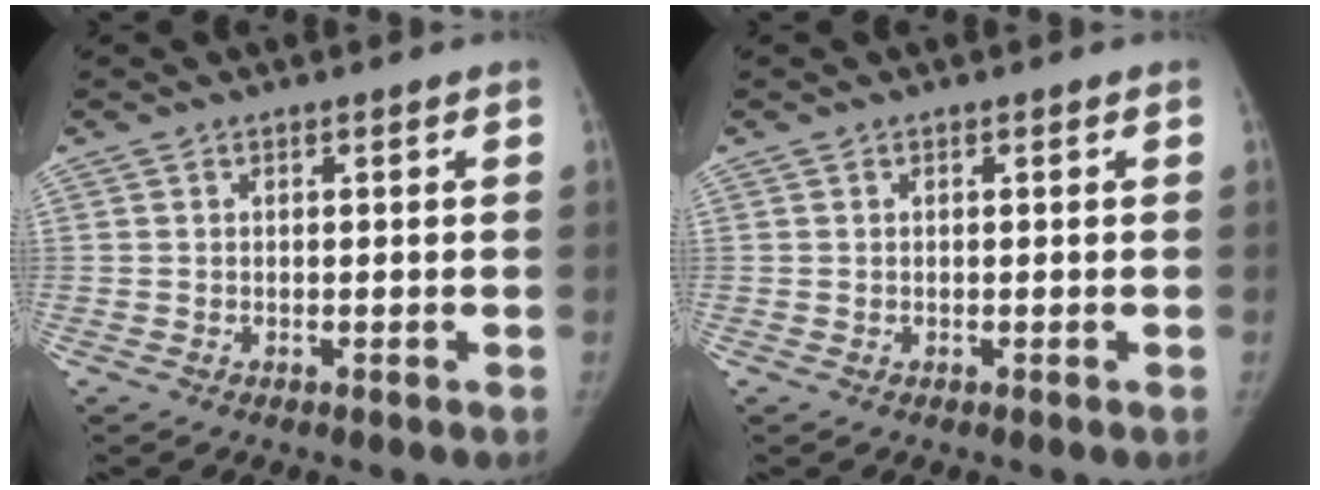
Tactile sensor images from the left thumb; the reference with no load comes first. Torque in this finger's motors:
{"motor_torque": [0.14, 0.04, -0.41, -0.13, 0.01]}